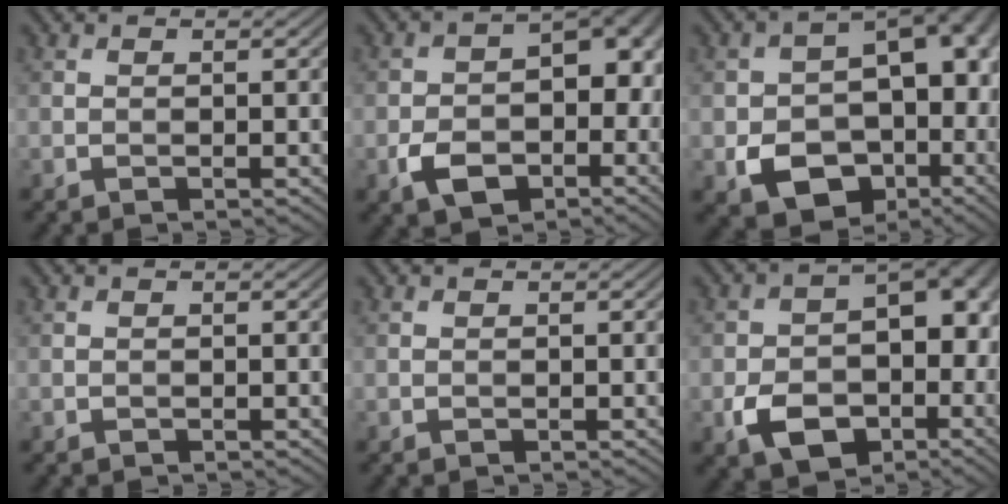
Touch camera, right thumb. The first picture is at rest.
{"total": 11.1, "force": [-3.4, 7.5, 7.5], "torque": [-0.111, -0.023, -0.055]}
{"total": 16.4, "force": [-4.1, 11.6, 10.8], "torque": [-0.150, -0.041, -0.046]}
{"total": 0.0}
{"total": 0.0}
{"total": 13.3, "force": [-4.1, 9.1, 8.9], "torque": [-0.130, -0.032, -0.064]}